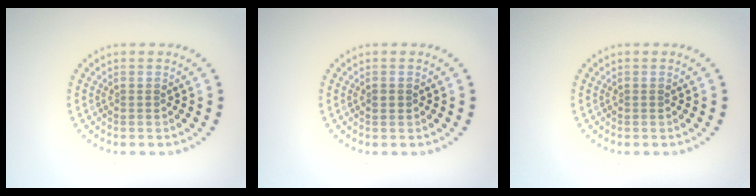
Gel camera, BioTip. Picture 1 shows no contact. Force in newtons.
{"total": 1.0, "press": 0.9, "slide": 0.2}
{"total": 0.0}